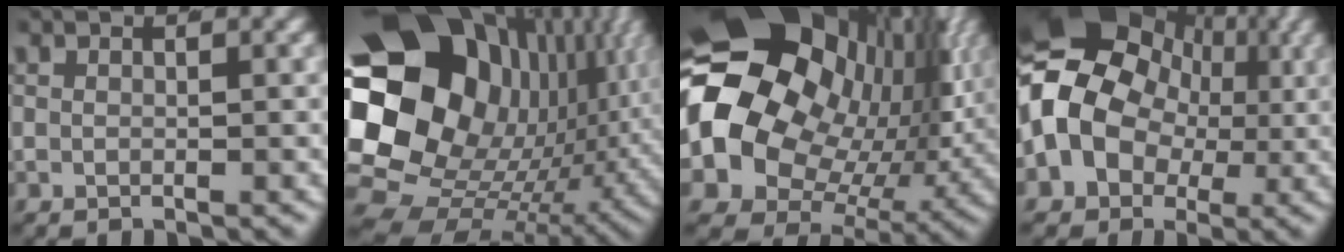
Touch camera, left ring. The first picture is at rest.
{"total": 31.1, "force": [1.3, 22.3, 21.6], "torque": [-0.342, -0.033, 0.019]}
{"total": 29.0, "force": [3.5, 21.6, 19.1], "torque": [-0.326, -0.035, 0.041]}
{"total": 18.2, "force": [2.6, 14.6, 10.6], "torque": [-0.223, -0.019, 0.033]}